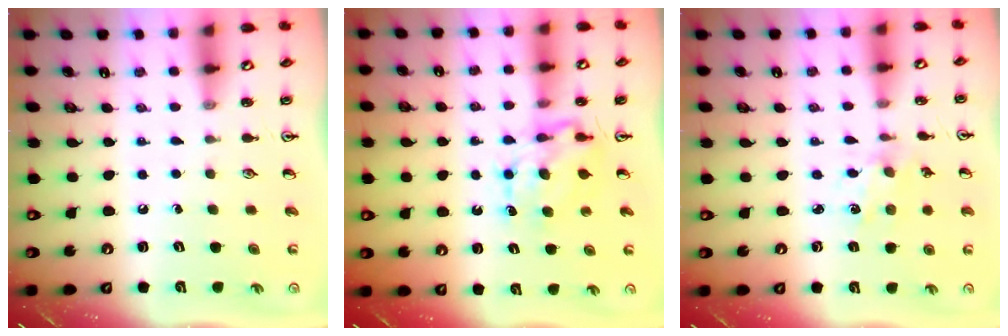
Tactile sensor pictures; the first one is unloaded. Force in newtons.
{"total": 7.2, "press": 7.2, "slide": 0.6}
{"total": 1.9, "press": 1.9, "slide": 0.3}